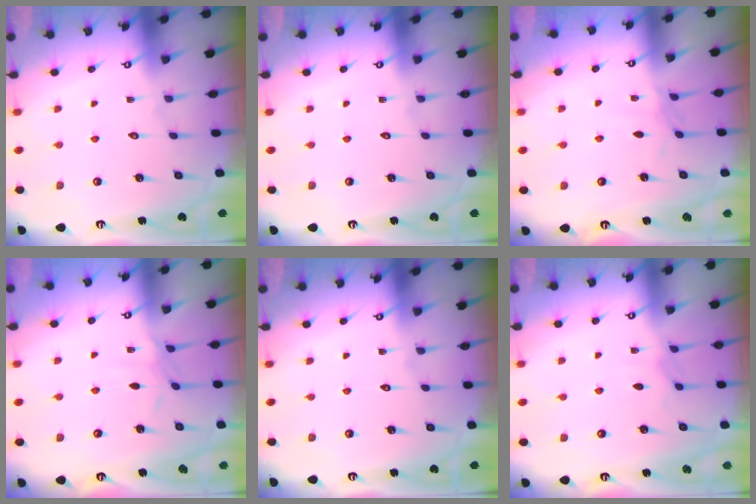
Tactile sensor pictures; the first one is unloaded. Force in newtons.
{"total": 0.0}
{"total": 1.7, "press": 1.6, "slide": 0.4}
{"total": 2.7, "press": 2.7, "slide": 0.3}
{"total": 0.0}
{"total": 3.7, "press": 3.6, "slide": 0.6}